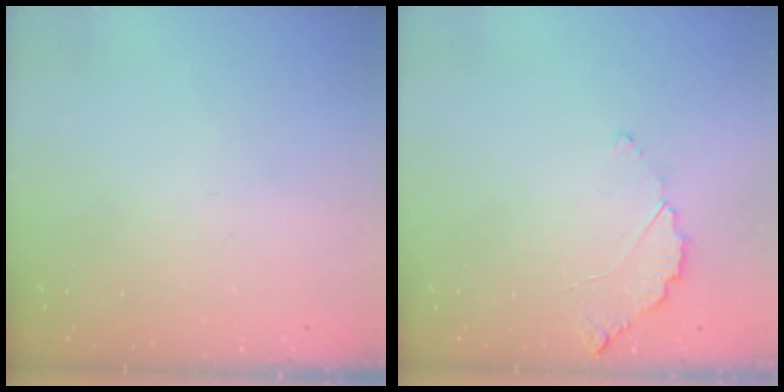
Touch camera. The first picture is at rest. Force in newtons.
{"total": 2.9, "press": 2.9, "slide": 0.3}